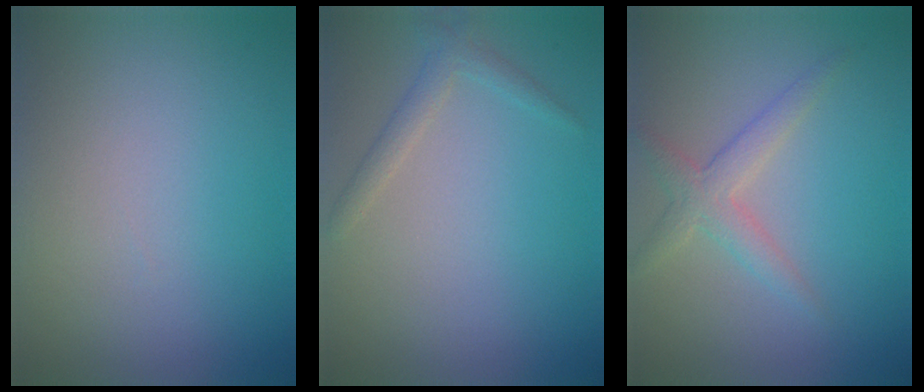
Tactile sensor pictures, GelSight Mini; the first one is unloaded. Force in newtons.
{"total": 1.5, "press": 1.5, "slide": 0.1}
{"total": 2.5, "press": 2.5, "slide": 0.0}